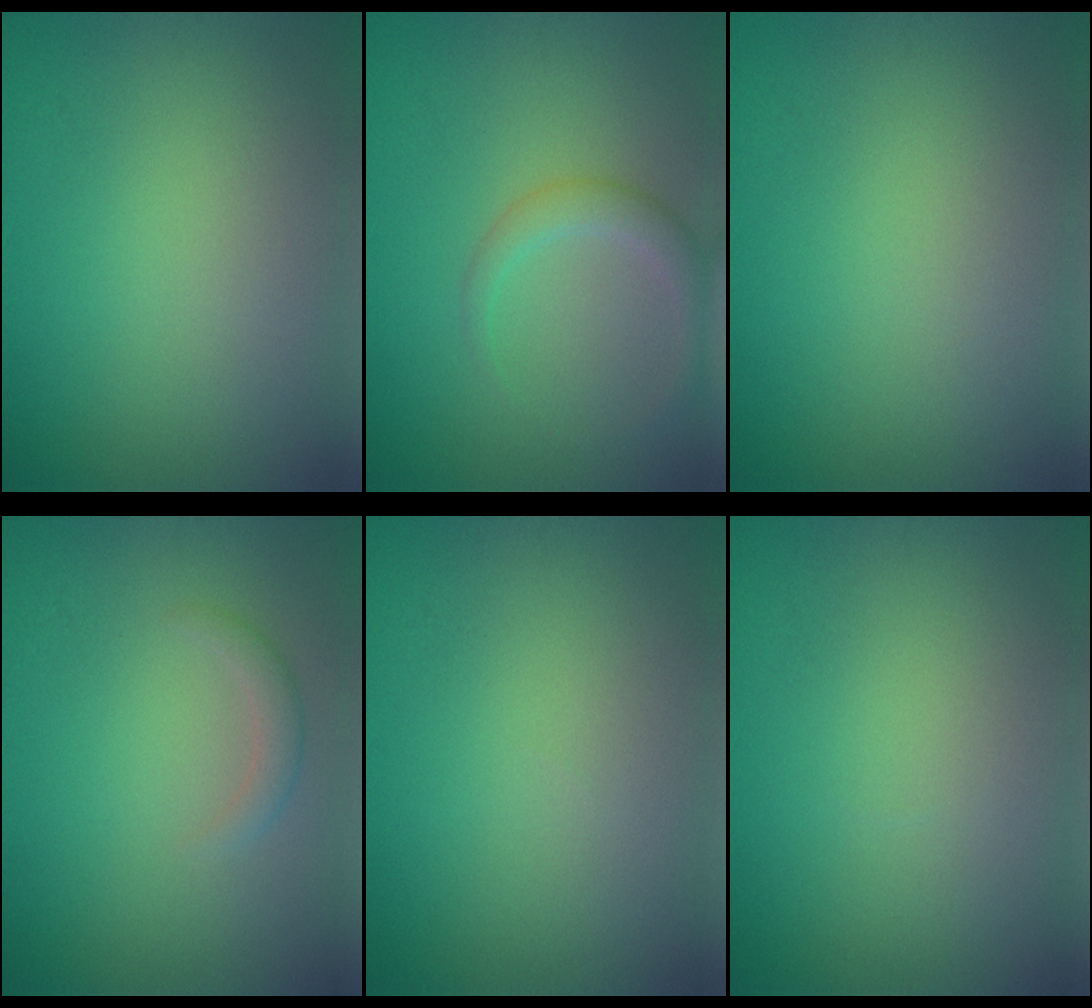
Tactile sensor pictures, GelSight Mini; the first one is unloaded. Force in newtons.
{"total": 2.4, "press": 2.4, "slide": 0.2}
{"total": 0.0}
{"total": 1.4, "press": 1.4, "slide": 0.1}
{"total": 0.0}
{"total": 0.0}